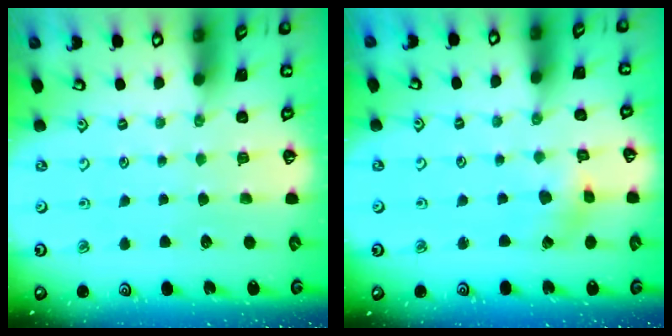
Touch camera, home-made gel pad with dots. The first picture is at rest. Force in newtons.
{"total": 2.5, "press": 2.5, "slide": 0.4}